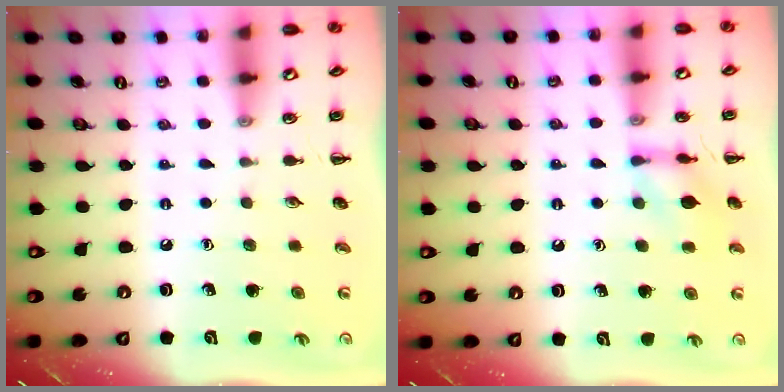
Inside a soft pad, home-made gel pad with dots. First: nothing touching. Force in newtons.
{"total": 9.0, "press": 8.9, "slide": 0.6}